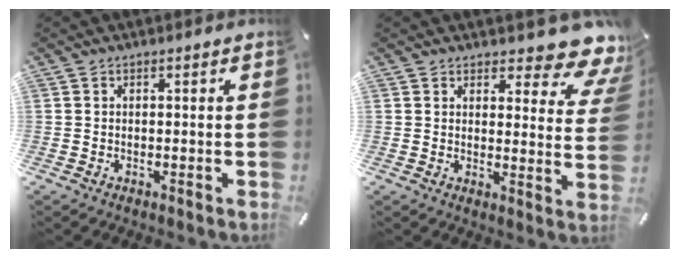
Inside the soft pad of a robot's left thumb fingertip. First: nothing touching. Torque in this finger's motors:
{"motor_torque": [0.61, -0.22, 0.09, -0.18, 0.02]}